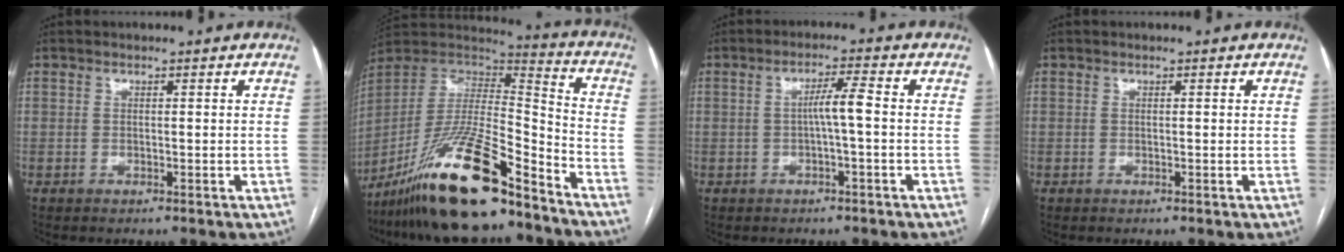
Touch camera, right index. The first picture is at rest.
{"total": 21.3, "force": [-15.9, 2.9, 13.9], "torque": [-0.275, -0.014, -0.289]}
{"total": 3.7, "force": [-0.4, -0.1, 3.7], "torque": [-0.064, 0.009, -0.003]}
{"total": 0.0}